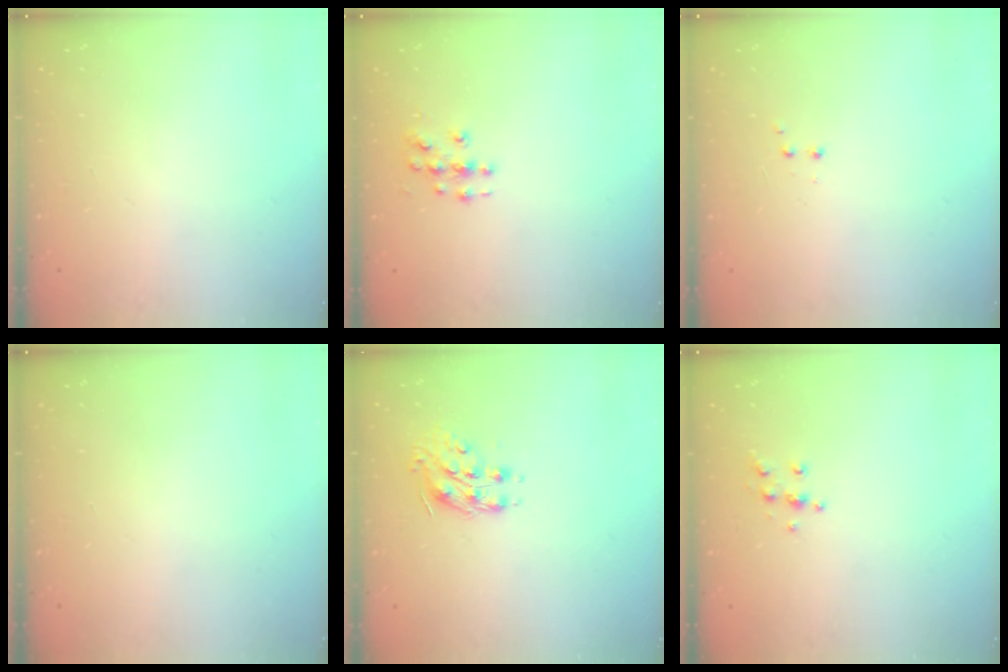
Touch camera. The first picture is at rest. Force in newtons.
{"total": 3.9, "press": 3.9, "slide": 0.2}
{"total": 2.0, "press": 1.8, "slide": 0.9}
{"total": 0.0}
{"total": 9.3, "press": 9.3, "slide": 0.2}
{"total": 5.1, "press": 5.1, "slide": 0.5}